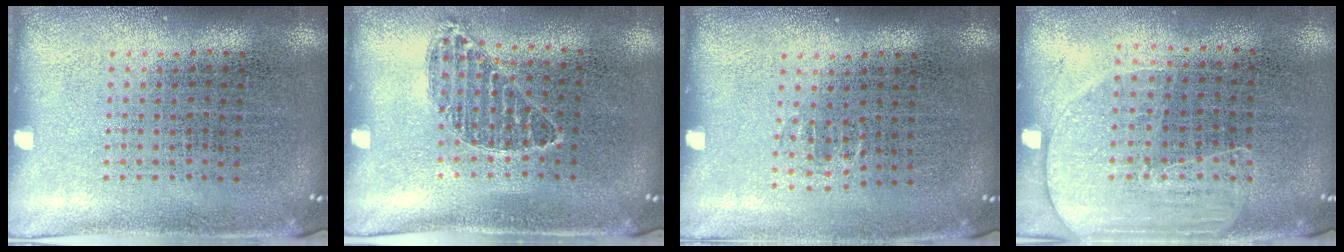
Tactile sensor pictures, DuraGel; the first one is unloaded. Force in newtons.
{"total": 0.9, "press": 0.7, "slide": 0.5}
{"total": 0.5, "press": 0.5, "slide": 0.3}
{"total": 1.6, "press": 1.4, "slide": 0.8}